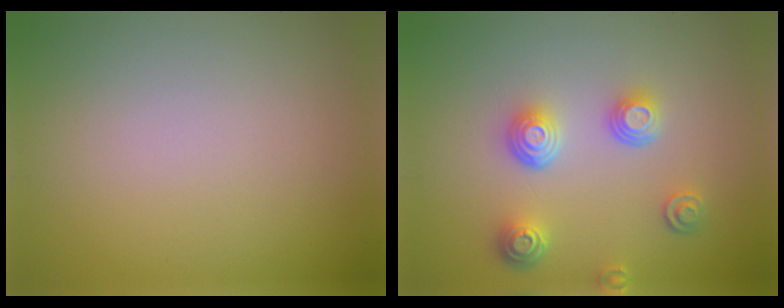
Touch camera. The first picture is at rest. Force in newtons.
{"total": 3.9, "press": 3.2, "slide": 2.2}